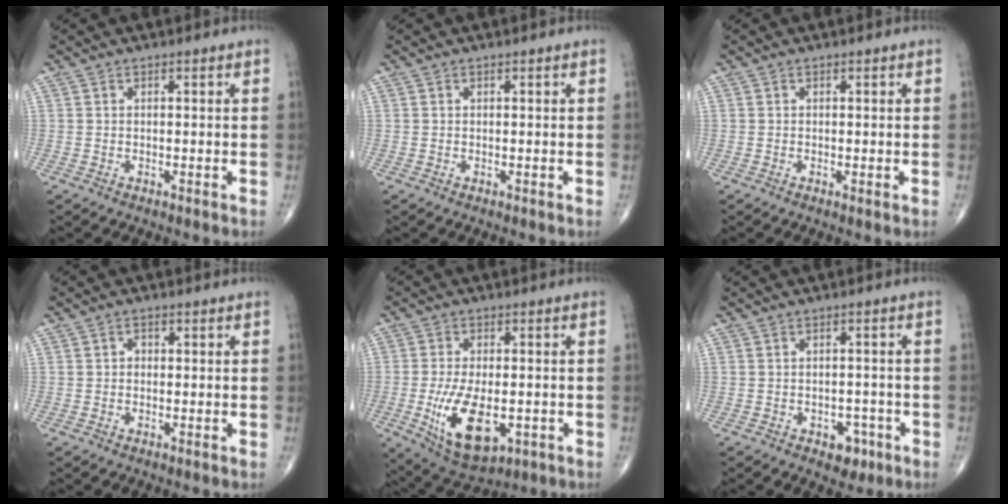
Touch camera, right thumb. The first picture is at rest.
{"total": 0.0}
{"total": 0.6, "force": [-0.1, 0.1, 0.6], "torque": [-0.015, -0.003, -0.003]}
{"total": 1.3, "force": [0.1, 1.1, 0.7], "torque": [-0.005, 0.003, -0.002]}
{"total": 12.9, "force": [-3.1, 6.6, 10.7], "torque": [-0.184, -0.010, -0.038]}
{"total": 4.2, "force": [-2.1, 2.9, 2.3], "torque": [-0.009, 0.013, -0.024]}